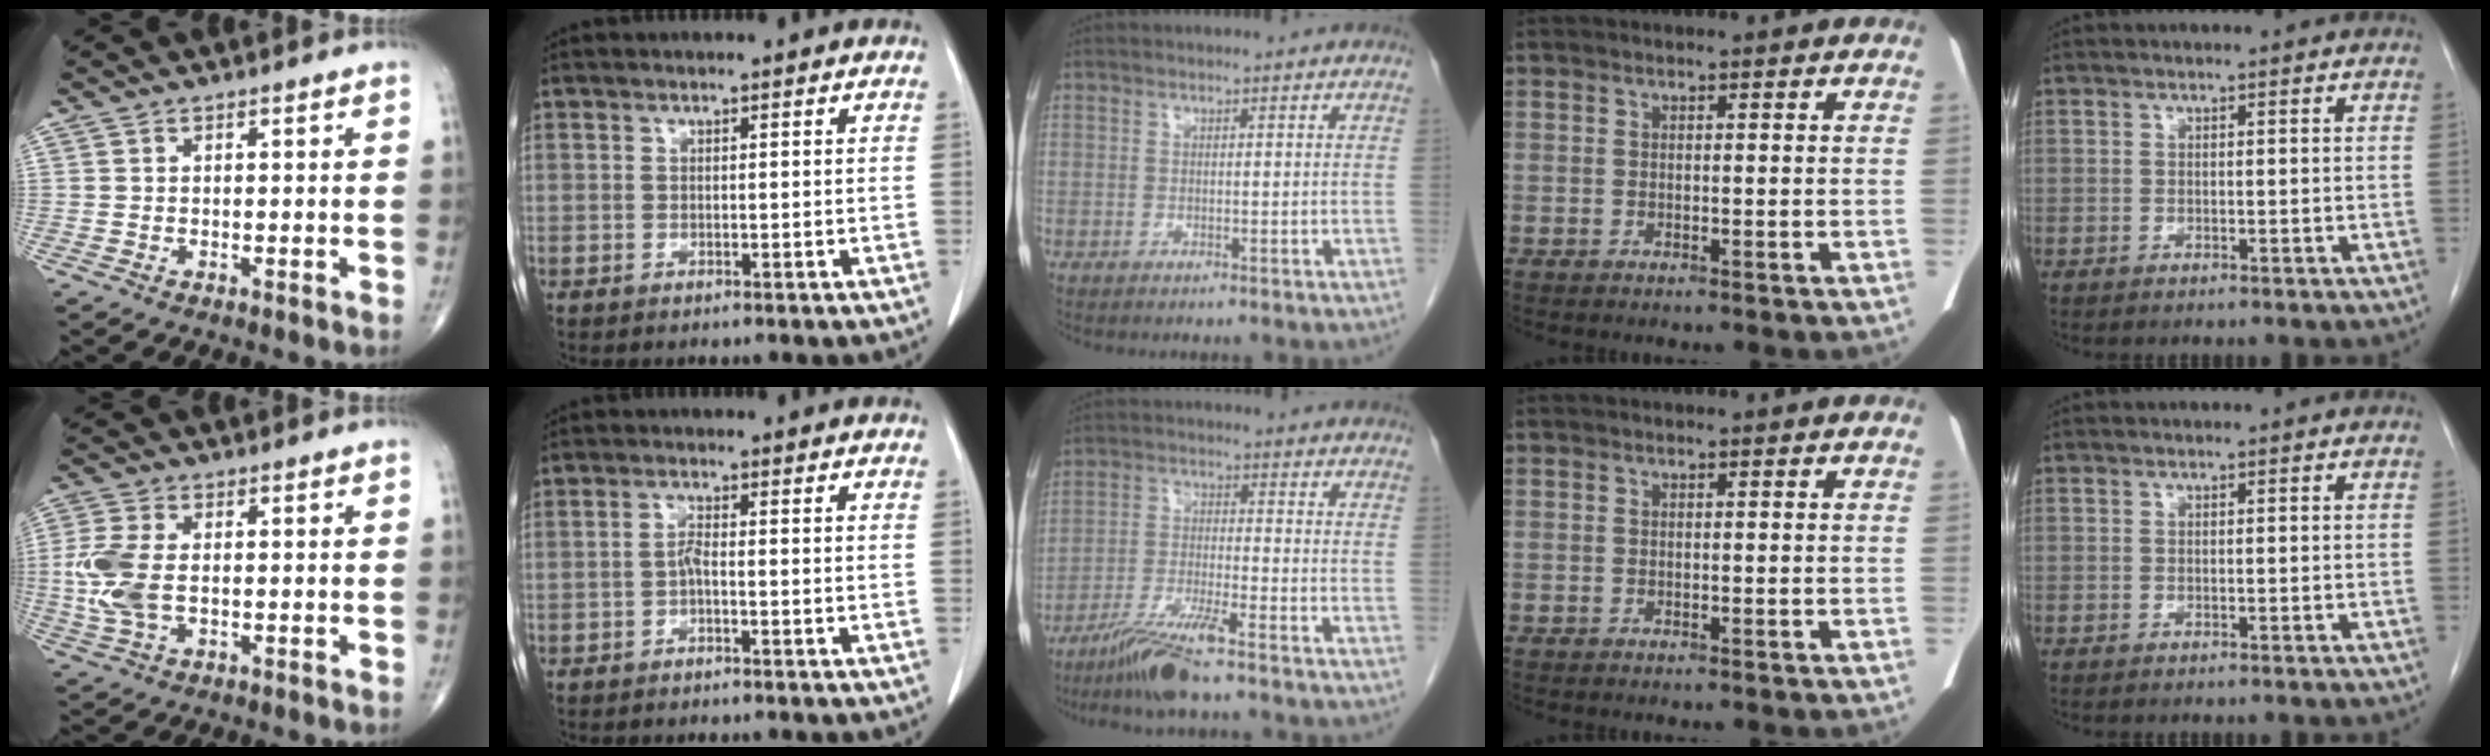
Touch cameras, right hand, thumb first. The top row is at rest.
{"thumb": {"total": 8.6, "force": [-0.4, 4.8, 7.2], "torque": [-0.179, 0.000, -0.008]}, "index": {"total": 1.6, "force": [-0.7, 0.2, 1.4], "torque": [-0.026, 0.004, -0.013]}, "middle": {"total": 8.1, "force": [-6.1, -0.2, 5.2], "torque": [-0.105, -0.028, -0.118]}}